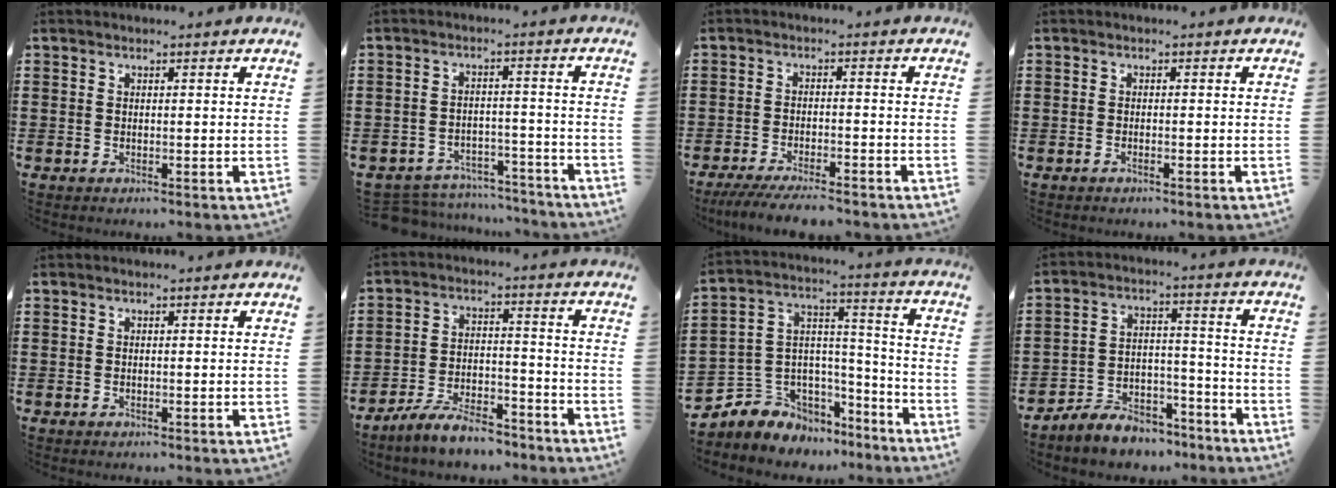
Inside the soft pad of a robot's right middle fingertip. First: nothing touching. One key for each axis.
{"total": 5.6, "fx": -5.4, "fy": 1.0, "fz": 0.4, "tx": -0.011, "ty": 0.012, "tz": -0.110}
{"total": 4.7, "fx": -4.4, "fy": 0.2, "fz": 1.8, "tx": -0.042, "ty": -0.012, "tz": -0.085}
{"total": 0.6, "fx": -0.4, "fy": 0.1, "fz": 0.4, "tx": -0.009, "ty": -0.003, "tz": -0.008}
{"total": 0.0}
{"total": 7.5, "fx": -6.8, "fy": 1.4, "fz": 2.9, "tx": -0.058, "ty": 0.010, "tz": -0.129}
{"total": 5.4, "fx": -3.4, "fy": 4.1, "fz": -0.9, "tx": -0.014, "ty": -0.014, "tz": -0.067}
{"total": 6.4, "fx": -6.1, "fy": 1.7, "fz": 0.9, "tx": -0.017, "ty": 0.016, "tz": -0.121}